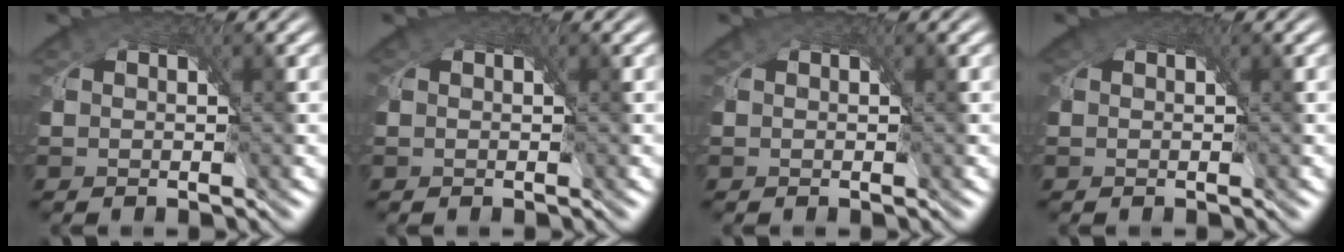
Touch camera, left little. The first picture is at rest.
{"total": 0.5, "force": [0.0, 0.5, 0.1], "torque": [-0.004, -0.002, -0.002]}
{"total": 0.0}
{"total": 1.4, "force": [0.4, 1.2, 0.6], "torque": [-0.013, 0.000, 0.002]}